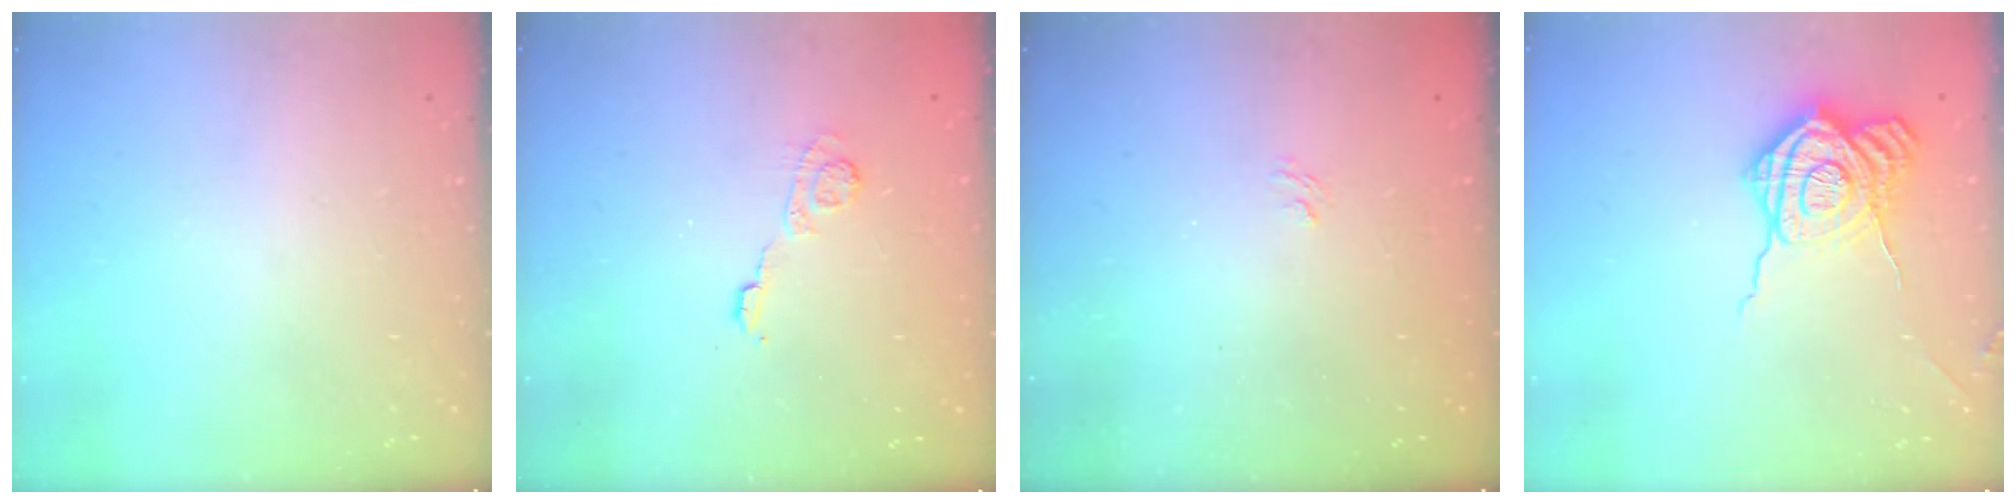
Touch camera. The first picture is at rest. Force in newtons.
{"total": 4.1, "press": 4.1, "slide": 0.7}
{"total": 1.1, "press": 0.1, "slide": 1.1}
{"total": 17.5, "press": 17.5, "slide": 0.8}